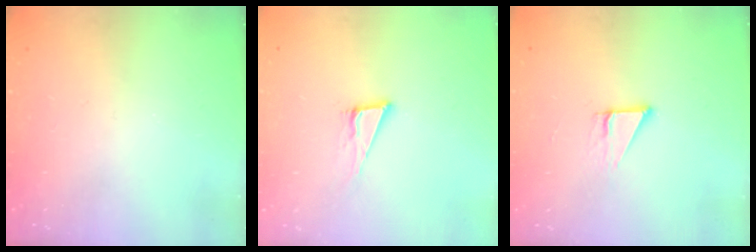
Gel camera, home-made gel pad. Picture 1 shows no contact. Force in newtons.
{"total": 8.3, "press": 7.6, "slide": 3.4}
{"total": 3.7, "press": 3.7, "slide": 0.2}